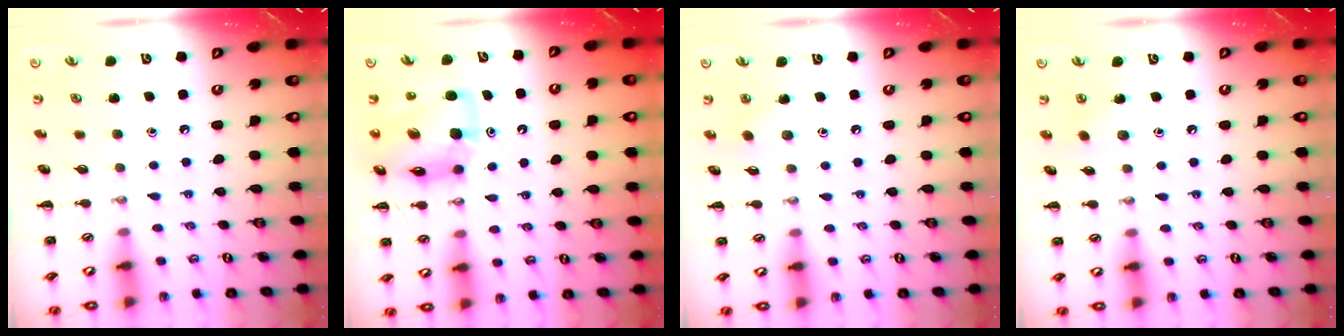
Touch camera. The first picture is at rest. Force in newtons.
{"total": 11.7, "press": 11.1, "slide": 3.5}
{"total": 3.6, "press": 3.5, "slide": 1.1}
{"total": 4.3, "press": 4.1, "slide": 1.3}